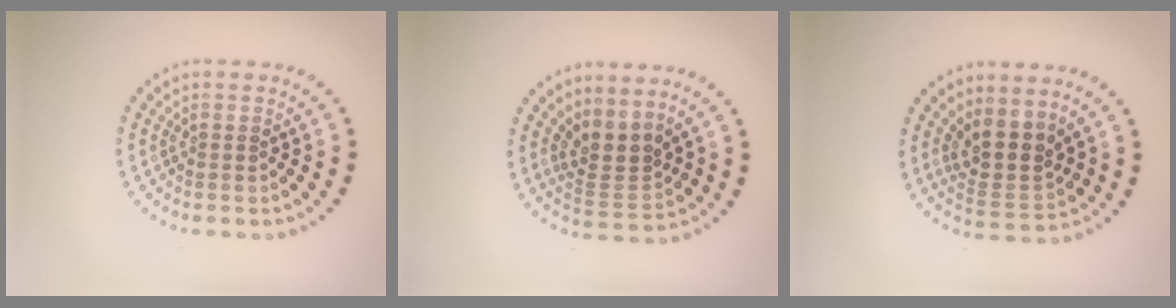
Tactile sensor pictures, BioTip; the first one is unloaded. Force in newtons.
{"total": 3.0, "press": 2.1, "slide": 2.1}
{"total": 3.7, "press": 2.9, "slide": 2.3}